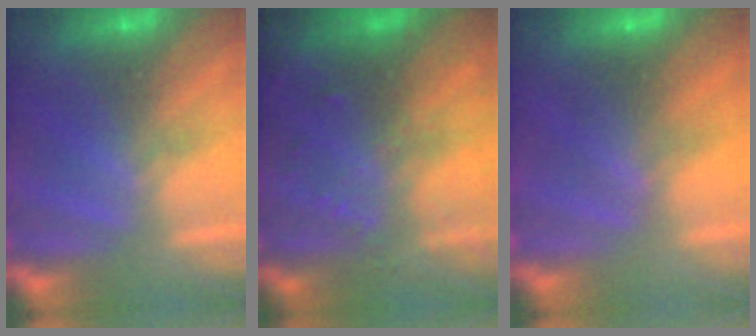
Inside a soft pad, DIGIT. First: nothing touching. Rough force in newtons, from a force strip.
{"total": 9.4}
{"total": 2.8}